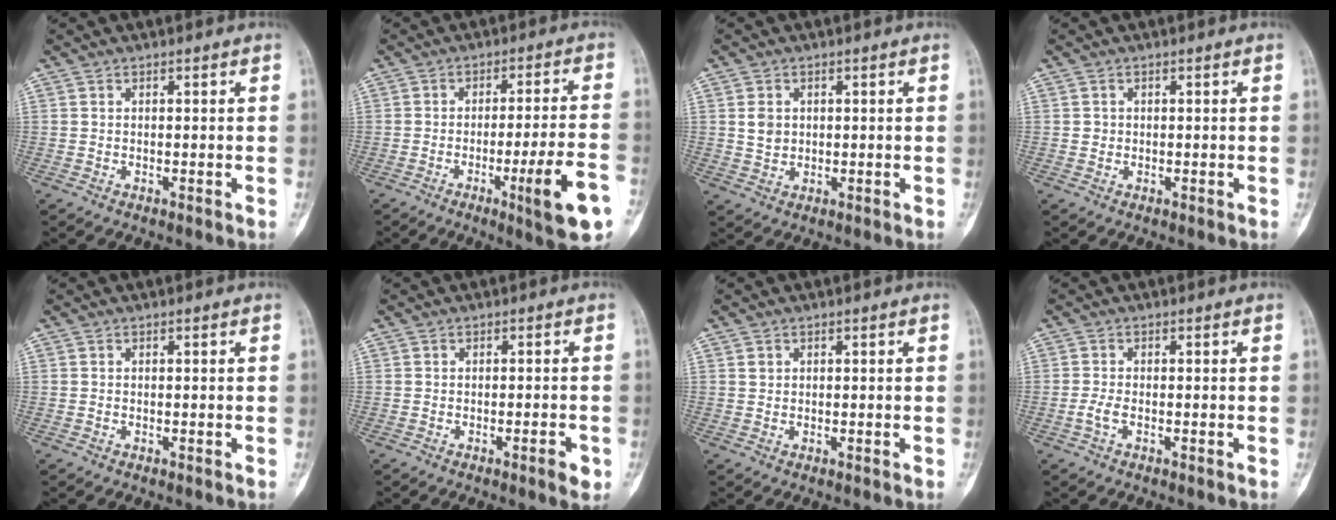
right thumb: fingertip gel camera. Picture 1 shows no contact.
{"total": 12.4, "force": [-5.2, 1.2, 11.2], "torque": [-0.162, 0.011, -0.070]}
{"total": 3.2, "force": [0.7, 2.6, 1.7], "torque": [-0.017, -0.004, 0.016]}
{"total": 0.9, "force": [0.0, 0.9, 0.2], "torque": [0.002, 0.002, 0.001]}
{"total": 0.0}
{"total": 2.9, "force": [-1.4, 0.6, 2.5], "torque": [-0.033, 0.003, -0.018]}
{"total": 0.8, "force": [0.4, 0.7, 0.2], "torque": [0.002, 0.000, 0.008]}
{"total": 1.8, "force": [-0.7, 0.7, 1.6], "torque": [-0.039, -0.001, -0.016]}